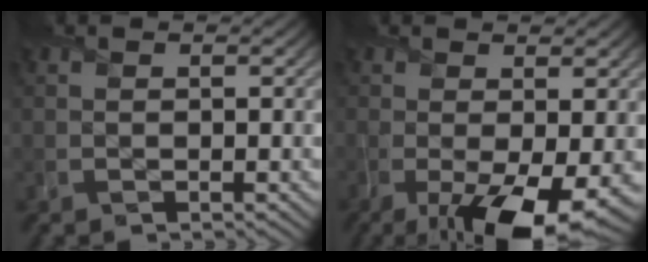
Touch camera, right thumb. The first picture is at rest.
{"total": 8.7, "force": [-3.0, 3.1, 7.5], "torque": [-0.130, -0.022, -0.041]}